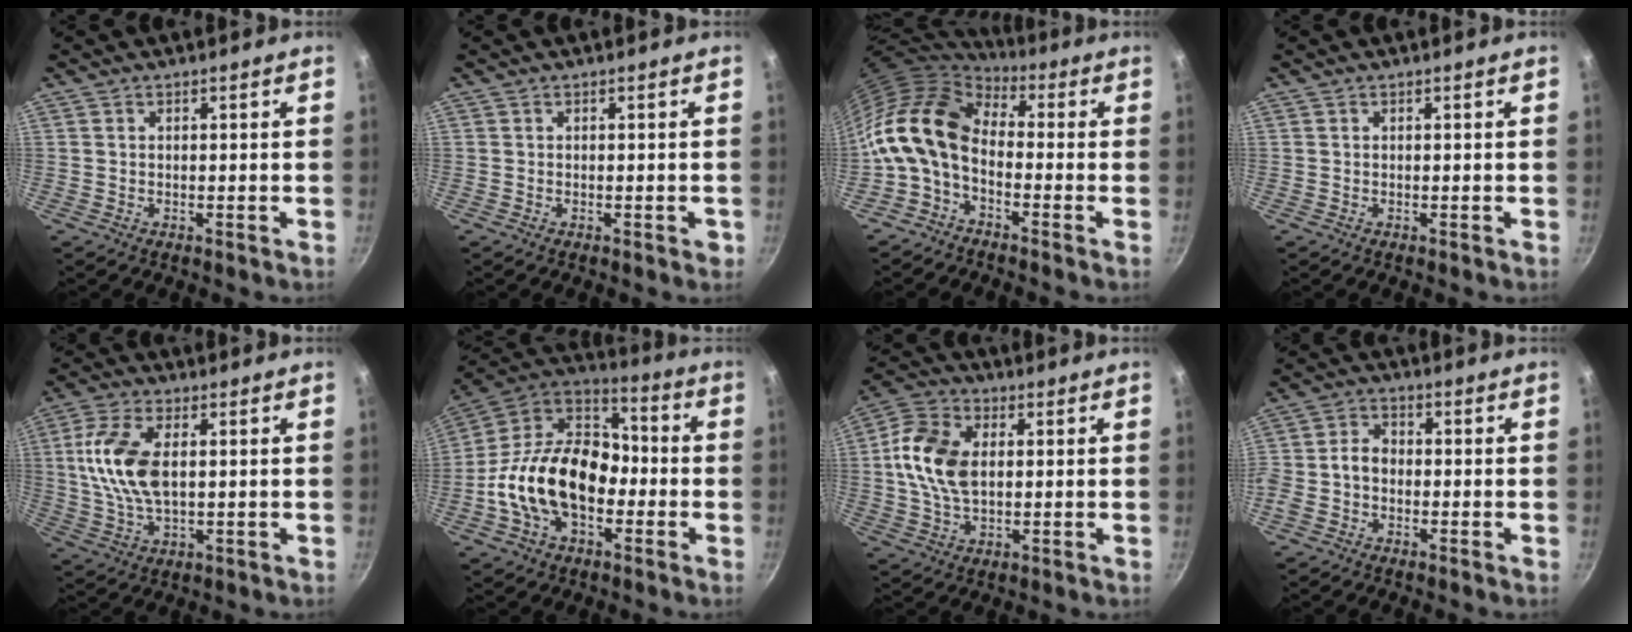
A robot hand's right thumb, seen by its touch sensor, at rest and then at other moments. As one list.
[{"total": 1.2, "force": [-0.4, 0.5, 1.0], "torque": [-0.008, 0.002, -0.007]}, {"total": 14.5, "force": [-1.3, 9.3, 11.0], "torque": [-0.207, 0.028, -0.044]}, {"total": 0.0}, {"total": 12.1, "force": [1.6, 6.3, 10.2], "torque": [-0.203, 0.005, 0.028]}, {"total": 22.2, "force": [-4.4, 14.8, 15.9], "torque": [-0.251, 0.052, -0.095]}, {"total": 12.6, "force": [1.2, 8.1, 9.5], "torque": [-0.168, 0.011, 0.012]}, {"total": 5.3, "force": [-1.5, 4.0, 3.1], "torque": [-0.052, 0.027, -0.042]}]